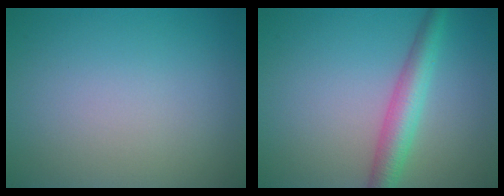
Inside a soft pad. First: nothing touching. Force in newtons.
{"total": 3.9, "press": 3.9, "slide": 0.2}